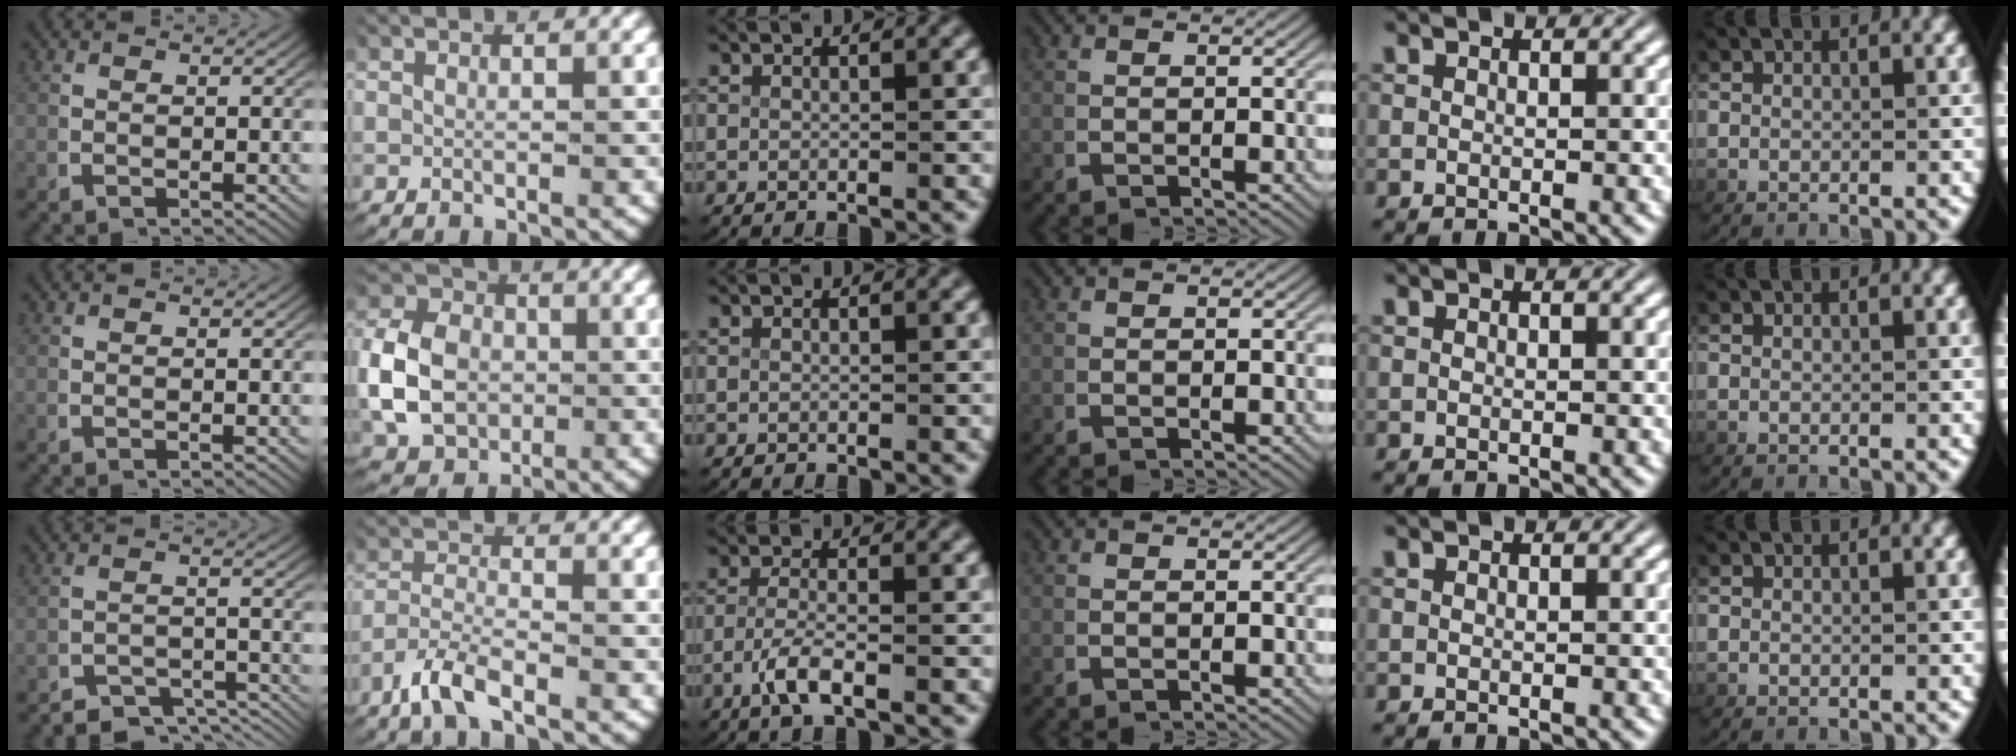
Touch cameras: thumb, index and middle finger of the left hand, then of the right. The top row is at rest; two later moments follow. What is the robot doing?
{"motion": "grasp_and_lifting", "object": "card"}